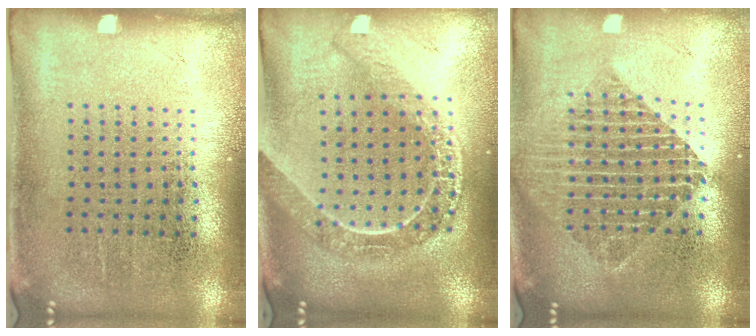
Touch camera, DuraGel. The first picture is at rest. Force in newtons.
{"total": 2.2, "press": 1.8, "slide": 1.2}
{"total": 2.0, "press": 1.6, "slide": 1.2}